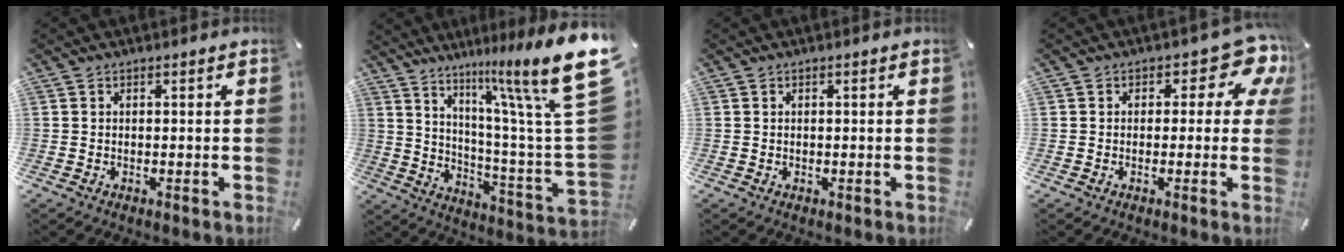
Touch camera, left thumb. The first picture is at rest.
{"total": 20.1, "force": [11.9, 3.1, 15.9], "torque": [-0.232, -0.095, 0.183]}
{"total": 0.0}
{"total": 9.5, "force": [4.0, 4.9, 7.1], "torque": [-0.084, -0.026, 0.067]}